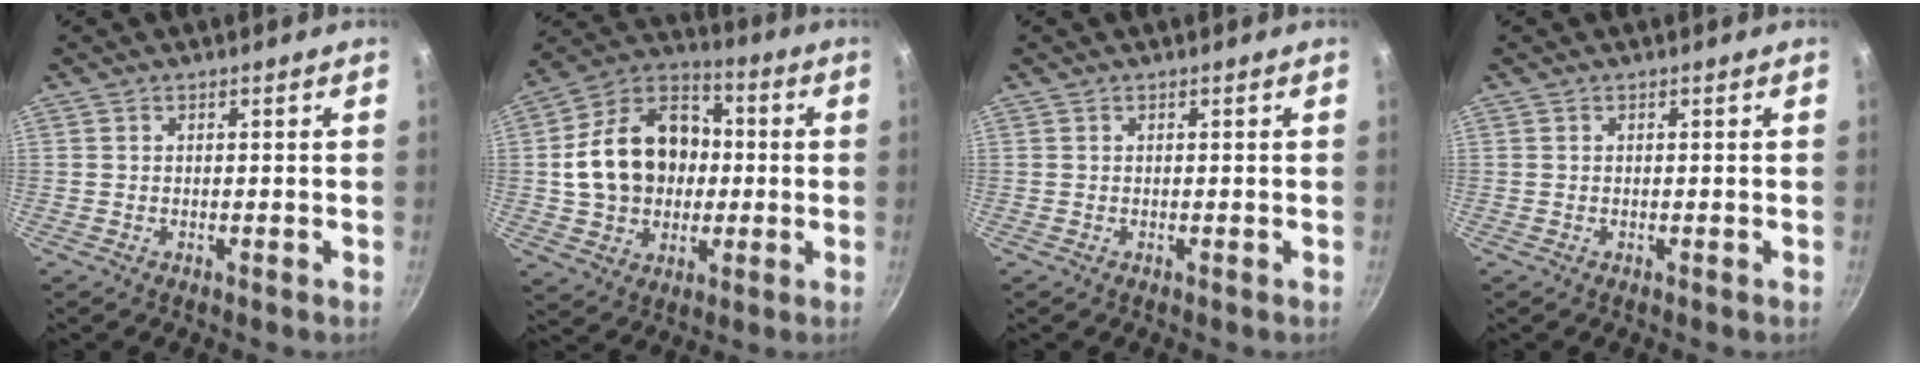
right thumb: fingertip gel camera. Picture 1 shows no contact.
{"total": 19.0, "force": [0.3, 14.9, 11.8], "torque": [-0.174, 0.037, 0.001]}
{"total": 0.0}
{"total": 0.0}